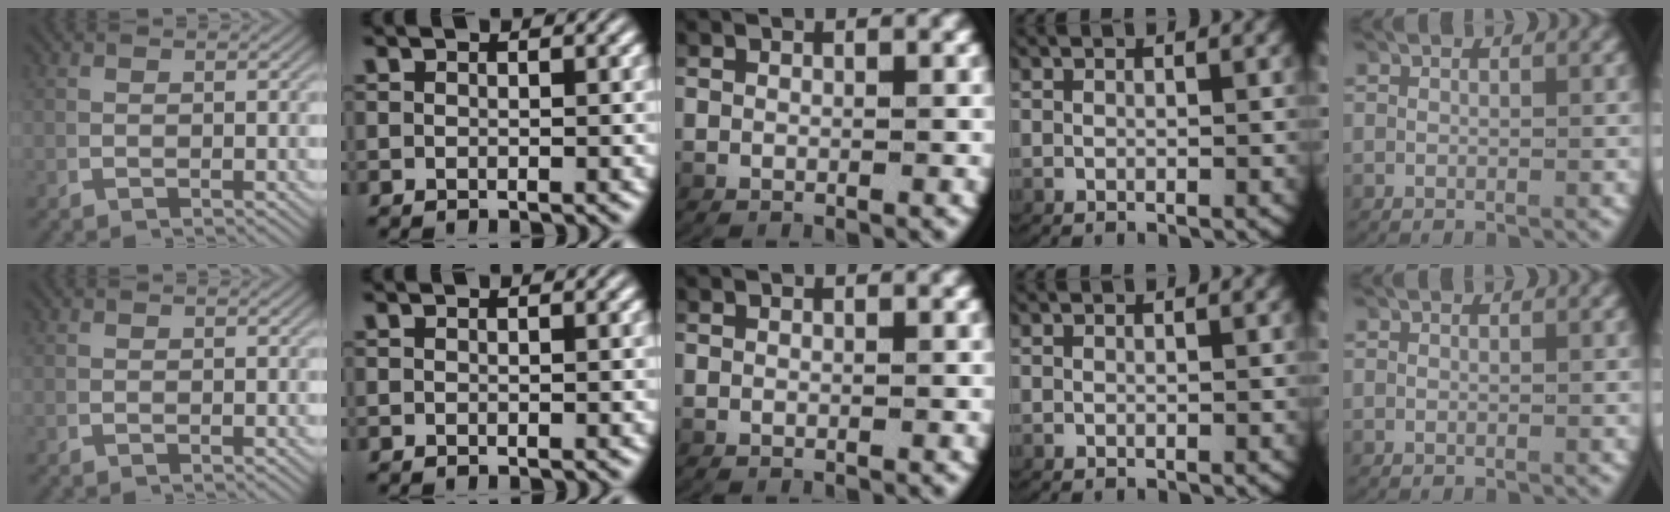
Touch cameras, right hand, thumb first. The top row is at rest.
{}